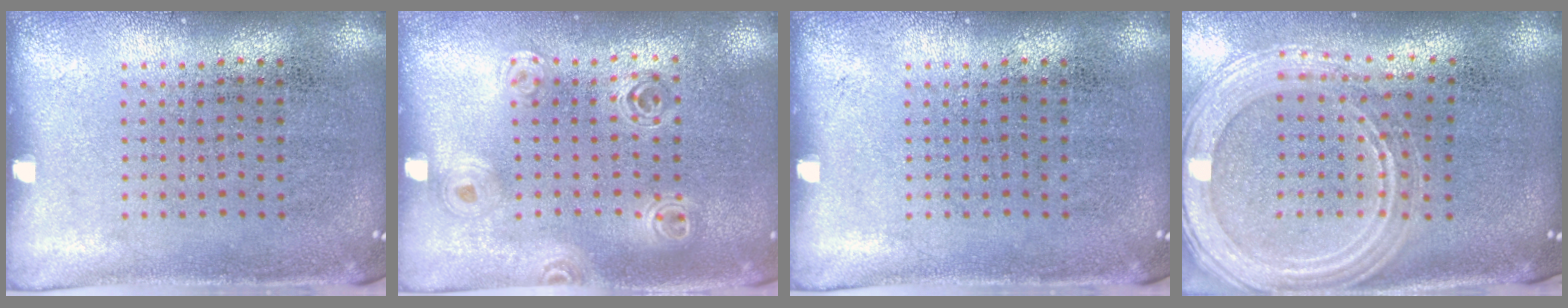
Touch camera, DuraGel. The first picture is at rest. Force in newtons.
{"total": 1.4, "press": 1.3, "slide": 0.5}
{"total": 0.0}
{"total": 2.3, "press": 2.1, "slide": 1.0}